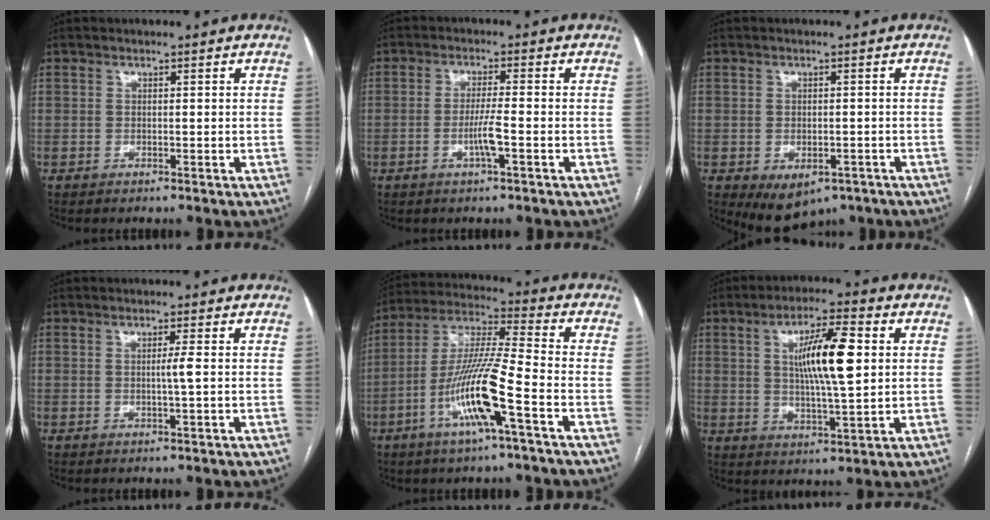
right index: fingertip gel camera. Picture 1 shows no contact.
{"total": 4.1, "force": [-1.5, -0.1, 3.9], "torque": [-0.074, -0.004, -0.029]}
{"total": 6.7, "force": [-3.8, 4.2, 3.5], "torque": [-0.050, -0.002, -0.045]}
{"total": 1.6, "force": [-0.1, -0.4, 1.6], "torque": [-0.028, -0.001, -0.002]}
{"total": 14.0, "force": [-5.5, 0.3, 12.9], "torque": [-0.260, -0.001, -0.107]}
{"total": 11.1, "force": [2.2, 1.7, 10.8], "torque": [-0.187, 0.005, 0.036]}